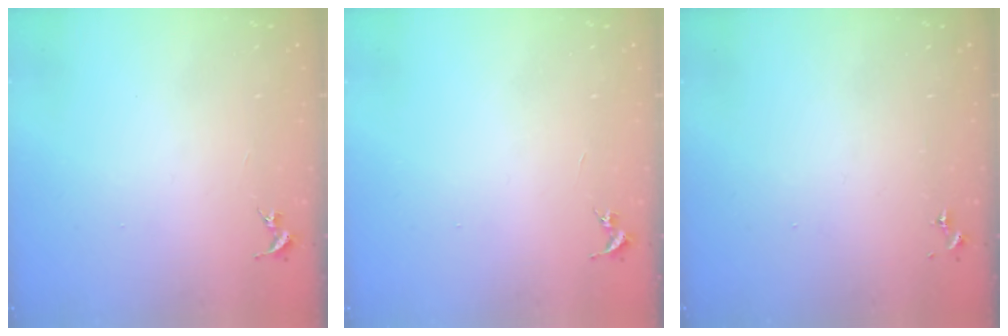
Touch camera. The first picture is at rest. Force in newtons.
{"total": 0.0}
{"total": 0.0}